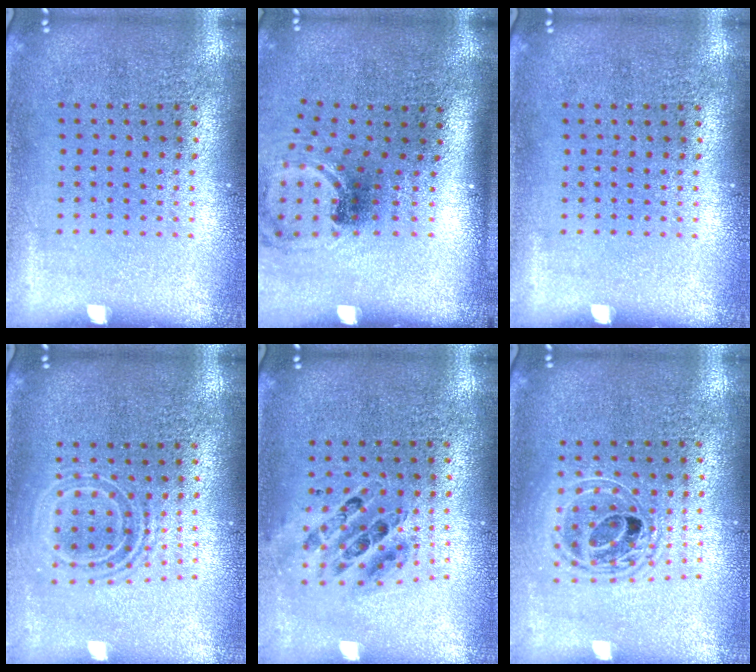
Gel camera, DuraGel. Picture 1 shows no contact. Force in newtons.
{"total": 1.6, "press": 1.2, "slide": 1.1}
{"total": 0.0}
{"total": 1.6, "press": 1.2, "slide": 1.0}
{"total": 0.8, "press": 0.8, "slide": 0.1}
{"total": 1.7, "press": 1.4, "slide": 0.9}